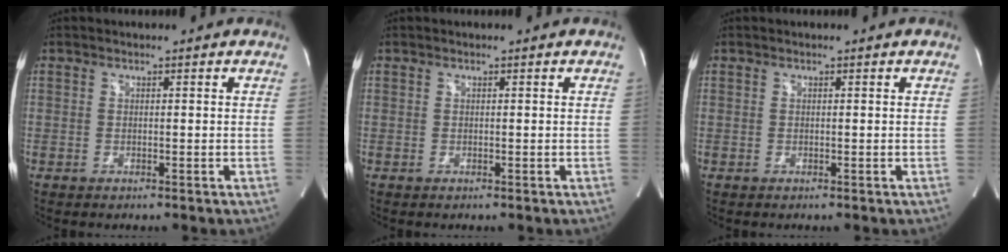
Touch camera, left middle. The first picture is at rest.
{"total": 0.0}
{"total": 0.0}